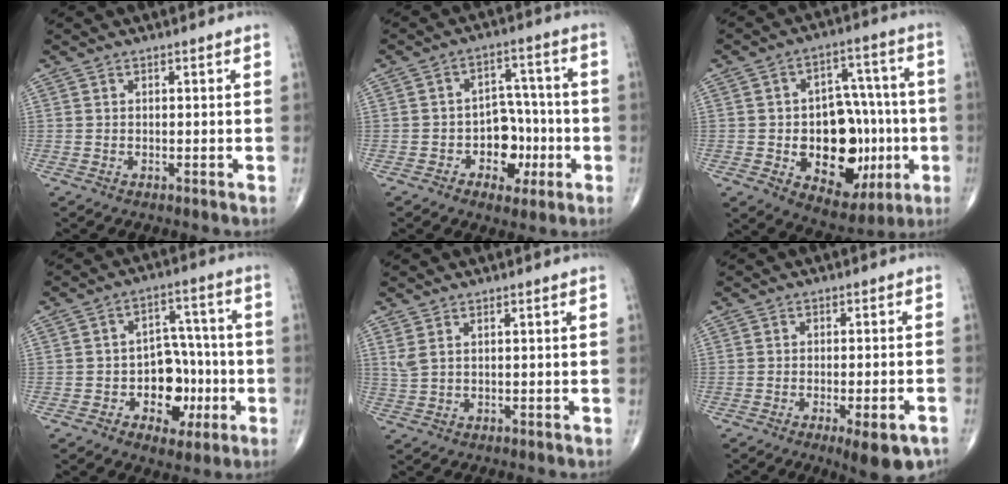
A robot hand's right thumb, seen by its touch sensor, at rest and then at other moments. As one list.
[{"total": 9.0, "force": [-2.7, 6.6, 5.5], "torque": [-0.026, 0.039, -0.039]}, {"total": 20.1, "force": [-4.0, 13.0, 14.7], "torque": [-0.151, 0.034, -0.035]}, {"total": 12.5, "force": [-3.3, 8.7, 8.3], "torque": [-0.062, 0.040, -0.043]}, {"total": 2.1, "force": [0.9, 0.9, 1.7], "torque": [-0.041, 0.007, 0.027]}, {"total": 6.2, "force": [-4.1, 1.3, 4.5], "torque": [-0.049, 0.013, -0.050]}]